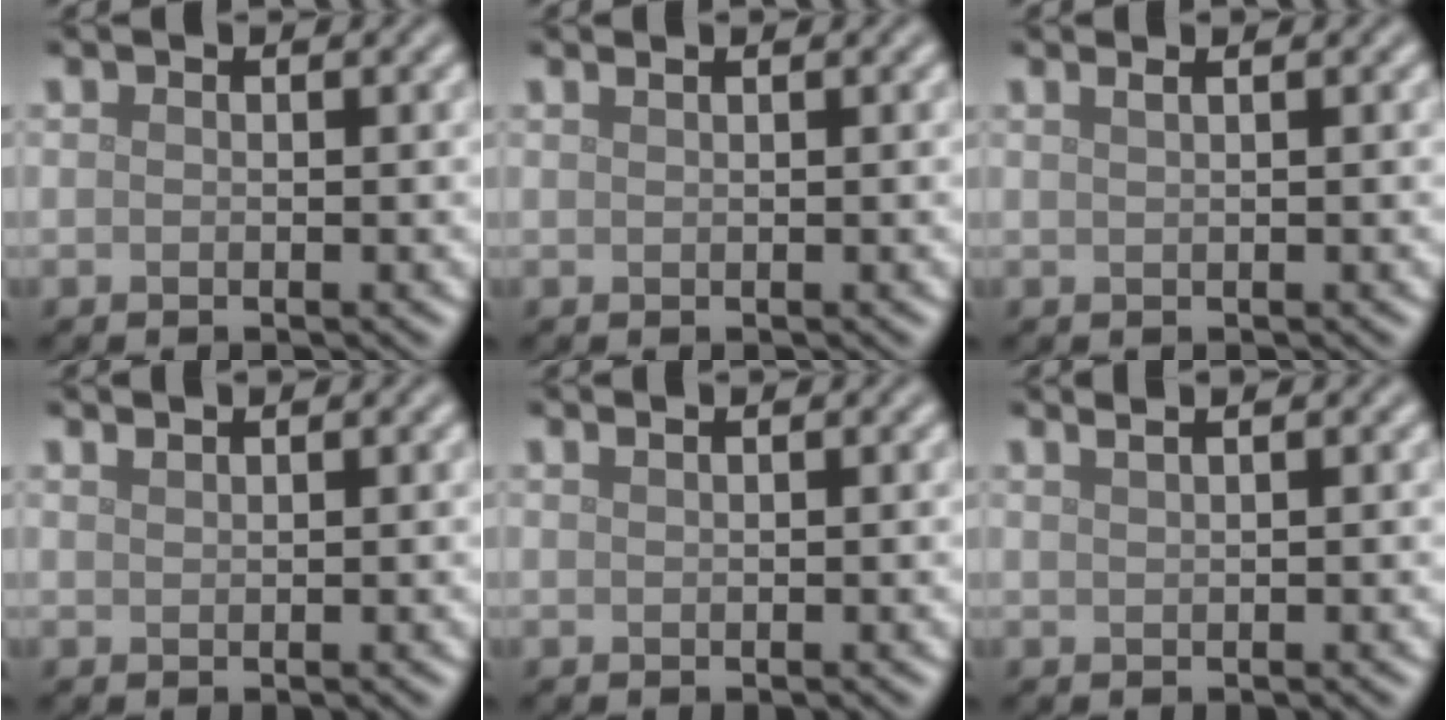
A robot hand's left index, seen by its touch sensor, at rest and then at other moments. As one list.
[{"total": 1.0, "force": [0.7, 0.4, 0.6], "torque": [-0.005, -0.001, 0.003]}, {"total": 2.2, "force": [1.3, 1.1, 1.4], "torque": [-0.001, 0.006, -0.009]}, {"total": 0.8, "force": [0.7, 0.2, 0.3], "torque": [-0.002, -0.001, 0.010]}, {"total": 1.0, "force": [0.6, 0.4, 0.6], "torque": [-0.004, -0.001, 0.003]}, {"total": 3.3, "force": [2.2, 1.5, 2.0], "torque": [-0.005, 0.024, 0.001]}]